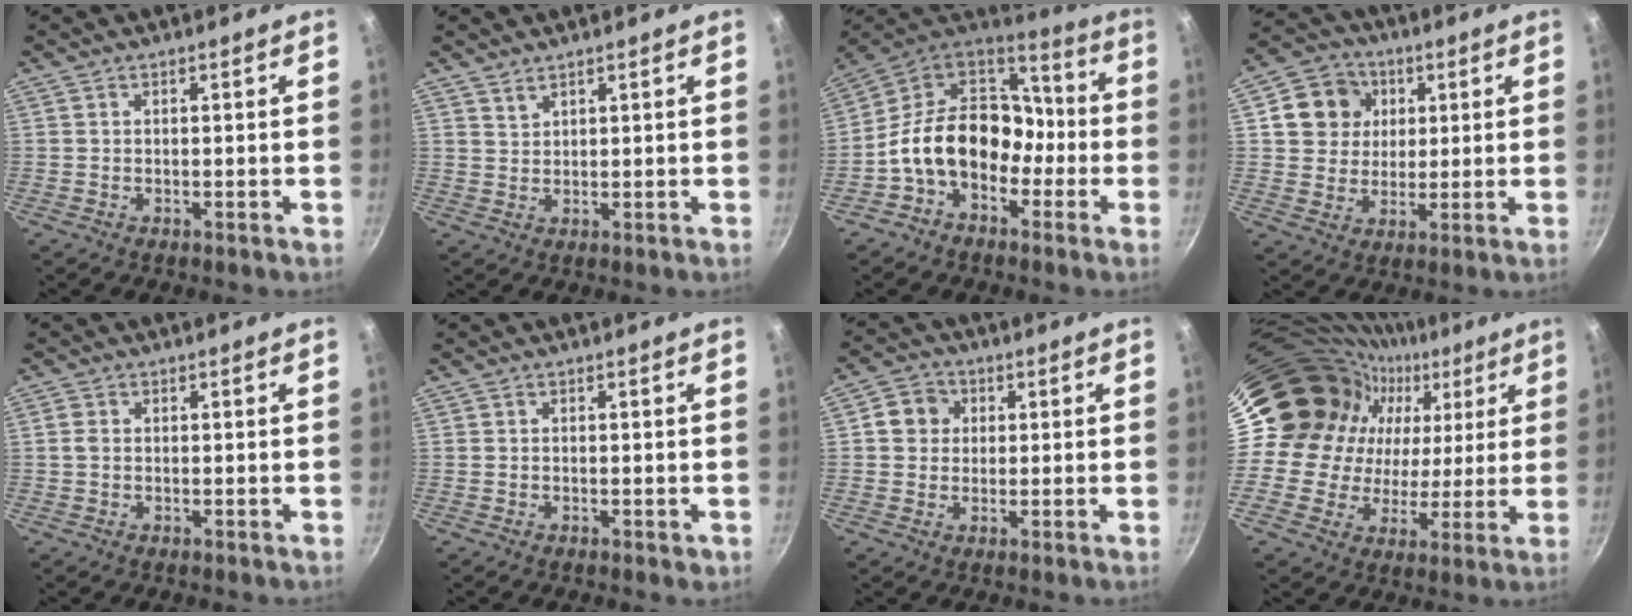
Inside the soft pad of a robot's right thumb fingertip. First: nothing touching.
{"total": 1.8, "force": [1.5, 0.8, 0.4], "torque": [-0.004, -0.006, 0.032]}
{"total": 17.8, "force": [-4.4, 13.2, 11.1], "torque": [-0.139, 0.070, -0.096]}
{"total": 10.3, "force": [3.1, 9.1, 3.6], "torque": [-0.033, 0.008, 0.049]}
{"total": 1.8, "force": [0.1, 1.3, 1.2], "torque": [-0.026, 0.002, 0.000]}
{"total": 0.8, "force": [-0.2, 0.5, 0.5], "torque": [-0.005, 0.001, -0.003]}
{"total": 5.7, "force": [1.2, 5.2, 2.1], "torque": [-0.005, 0.008, 0.010]}
{"total": 22.6, "force": [8.7, 17.9, 10.6], "torque": [-0.156, 0.019, 0.155]}